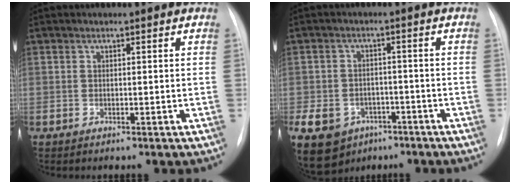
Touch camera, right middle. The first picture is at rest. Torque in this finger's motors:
{"motor_torque": [0.61, -0.52, 0.14, 0.03]}